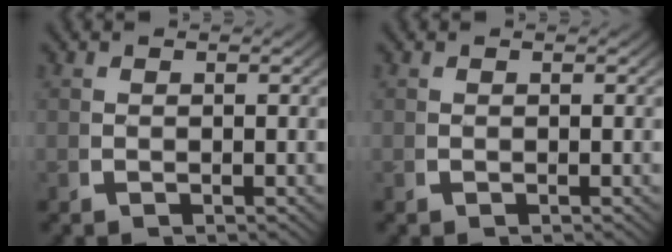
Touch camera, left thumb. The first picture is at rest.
{"total": 0.0}